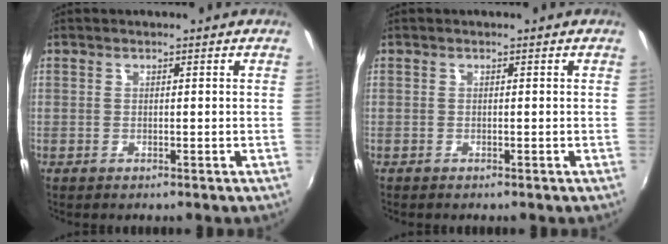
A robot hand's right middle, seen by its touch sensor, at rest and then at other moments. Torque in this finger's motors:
{"motor_torque": [-0.25, 0.21, -0.01, -0.01]}